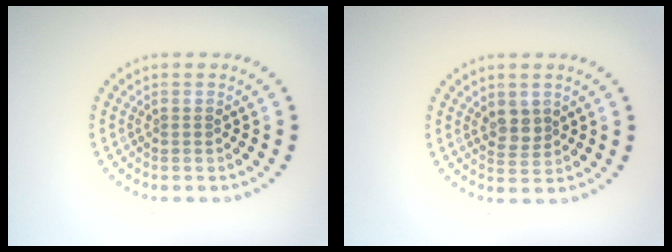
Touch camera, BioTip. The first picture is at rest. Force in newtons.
{"total": 2.0, "press": 1.9, "slide": 0.8}